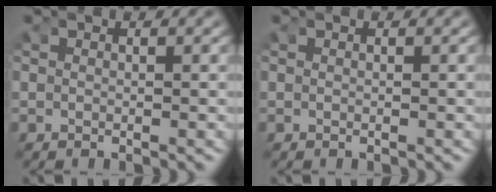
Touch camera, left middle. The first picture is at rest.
{"total": 0.0}